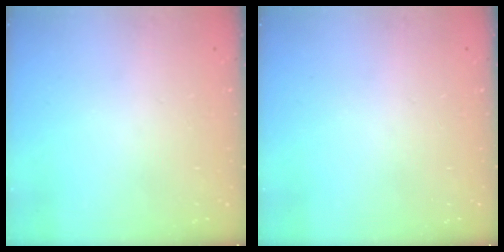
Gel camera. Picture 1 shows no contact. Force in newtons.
{"total": 0.0}